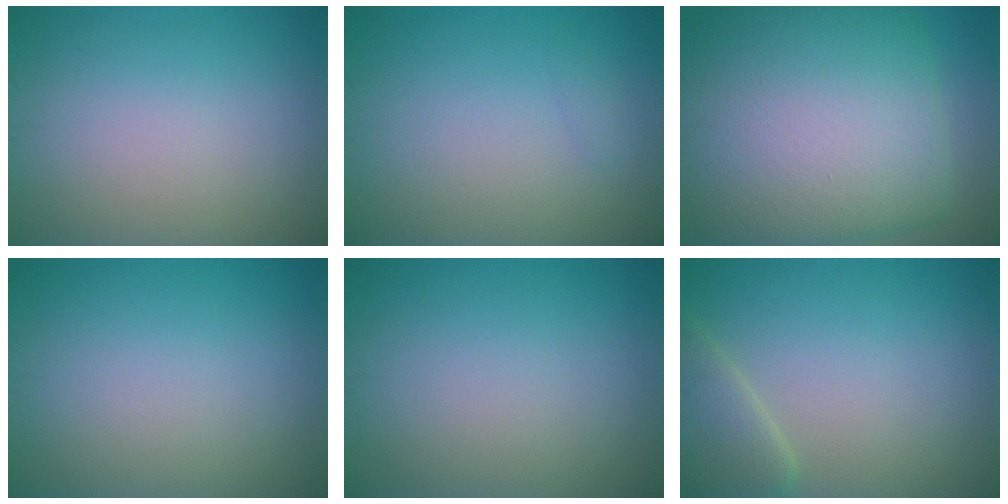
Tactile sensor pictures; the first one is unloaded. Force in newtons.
{"total": 0.5, "press": 0.5, "slide": 0.0}
{"total": 16.4, "press": 16.4, "slide": 0.5}
{"total": 0.0}
{"total": 0.0}
{"total": 3.3, "press": 3.3, "slide": 0.3}